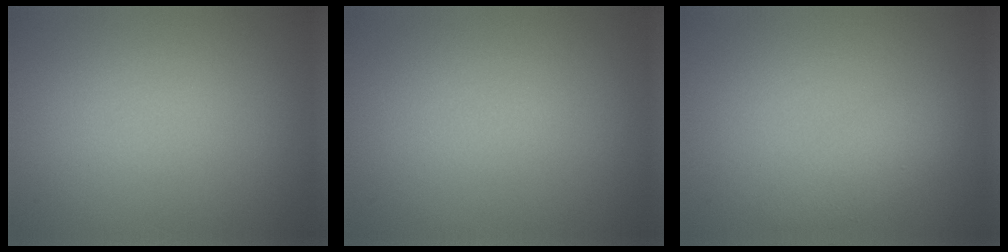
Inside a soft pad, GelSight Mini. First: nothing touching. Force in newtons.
{"total": 0.0}
{"total": 2.2, "press": 2.2, "slide": 0.0}